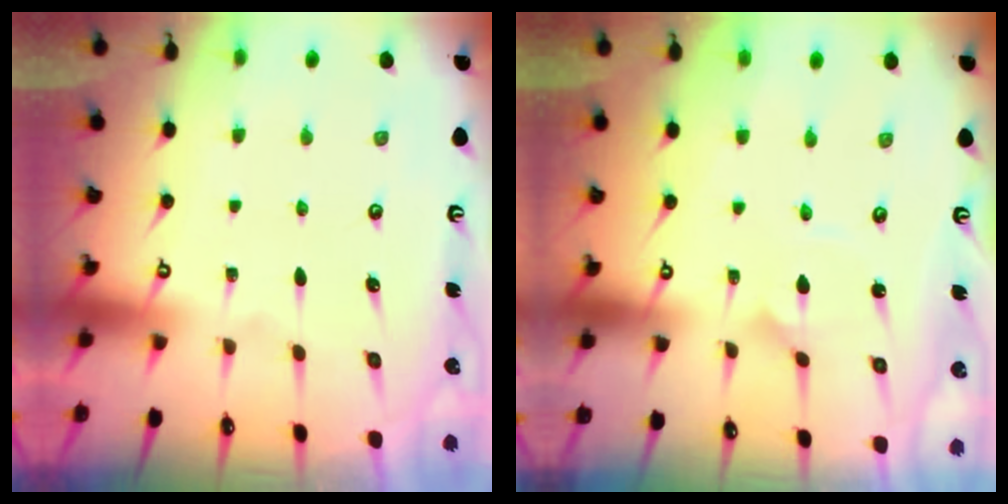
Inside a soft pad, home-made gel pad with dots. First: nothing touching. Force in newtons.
{"total": 1.8, "press": 1.8, "slide": 0.1}